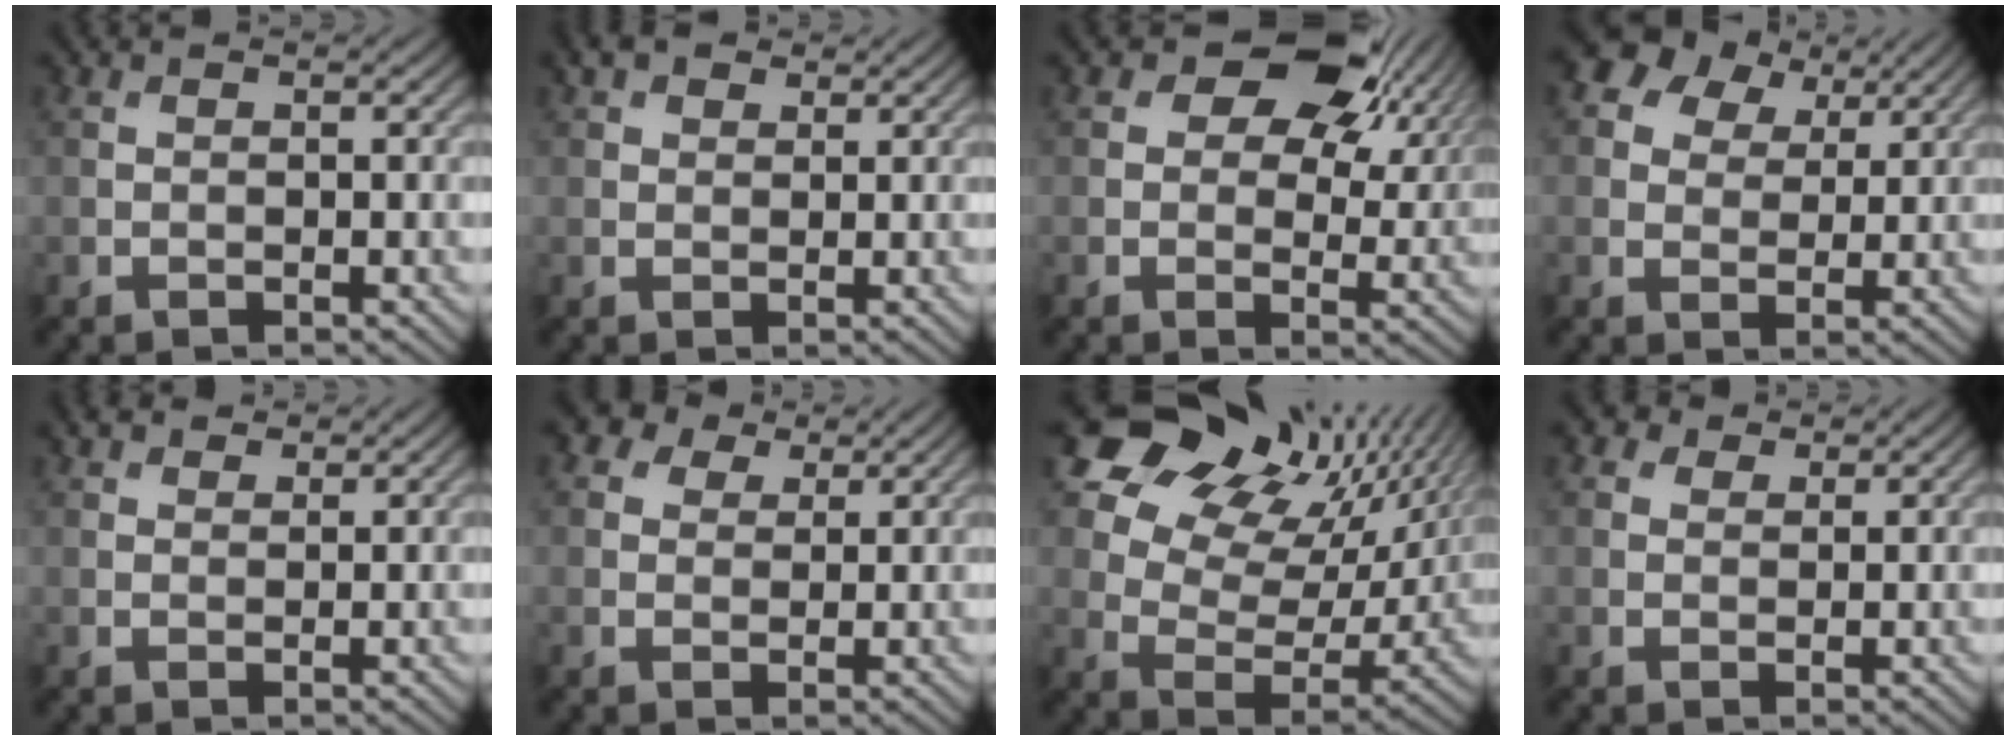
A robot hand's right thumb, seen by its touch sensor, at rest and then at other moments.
{"total": 2.7, "force": [1.8, 1.7, 1.2], "torque": [-0.025, 0.007, 0.032]}
{"total": 12.1, "force": [5.5, 7.2, 8.0], "torque": [-0.114, 0.003, 0.085]}
{"total": 8.5, "force": [5.0, 5.7, 3.9], "torque": [-0.098, 0.015, 0.082]}
{"total": 2.2, "force": [1.7, 1.1, 0.7], "torque": [-0.016, 0.006, 0.036]}
{"total": 5.6, "force": [3.6, 3.5, 2.4], "torque": [-0.062, -0.007, 0.062]}
{"total": 17.2, "force": [10.0, 10.3, 9.5], "torque": [-0.182, 0.029, 0.163]}
{"total": 2.6, "force": [1.7, 1.7, 1.0], "torque": [-0.019, 0.002, 0.025]}